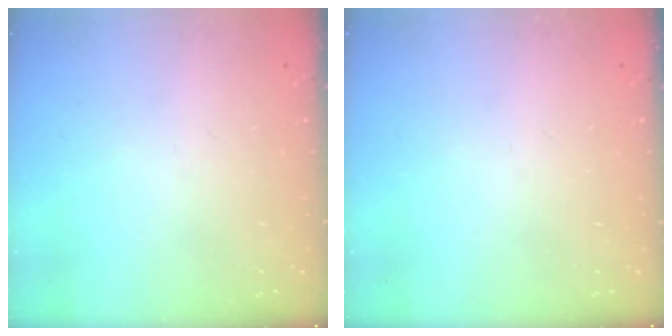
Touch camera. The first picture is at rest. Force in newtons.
{"total": 0.0}